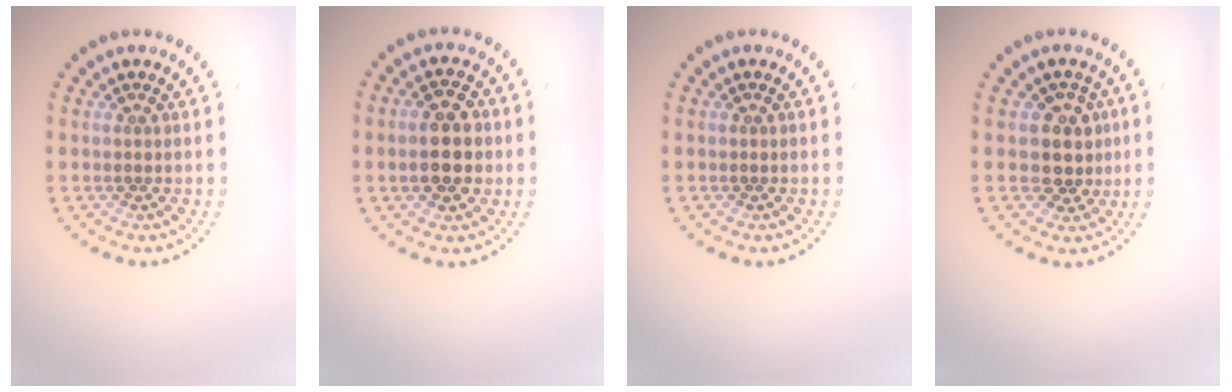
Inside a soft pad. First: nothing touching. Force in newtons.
{"total": 4.5, "press": 4.5, "slide": 0.2}
{"total": 0.0}
{"total": 3.0, "press": 2.5, "slide": 1.6}